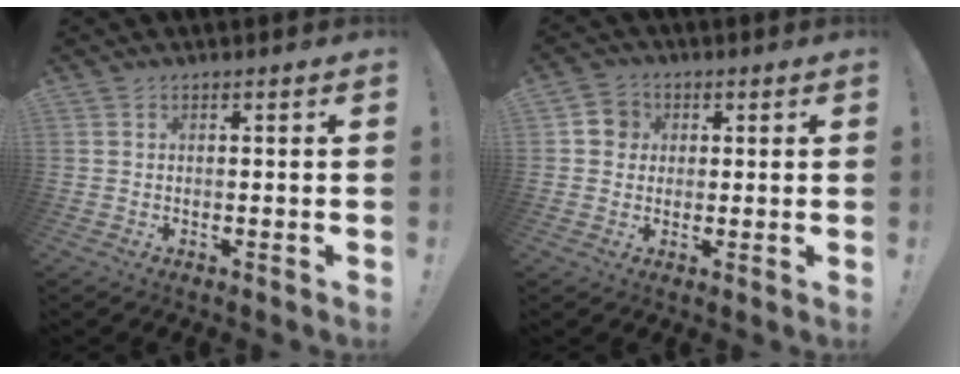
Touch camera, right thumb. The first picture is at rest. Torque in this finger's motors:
{"motor_torque": [0.51, 0.71, 0.17, -0.22, -0.02]}